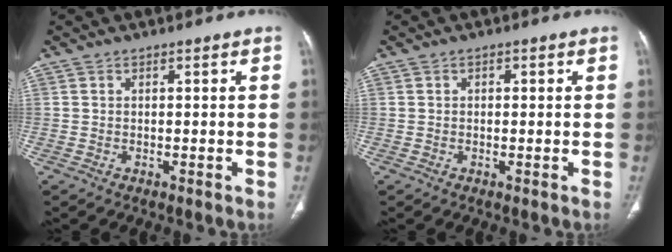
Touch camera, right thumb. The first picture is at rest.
{"total": 0.7, "force": [0.2, 0.5, 0.4], "torque": [-0.003, 0.002, 0.002]}